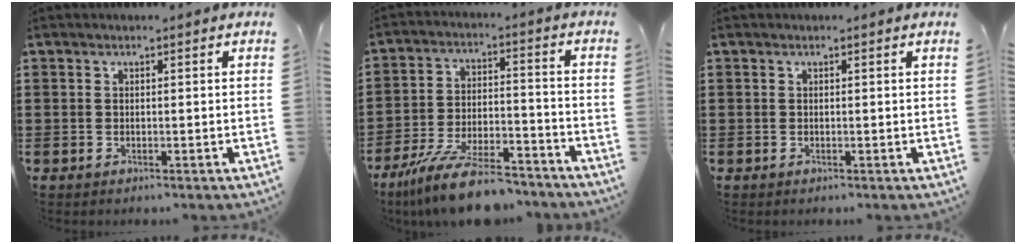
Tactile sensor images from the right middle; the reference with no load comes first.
{"total": 11.6, "force": [-9.8, 1.8, 5.9], "torque": [-0.106, 0.026, -0.187]}
{"total": 0.0}